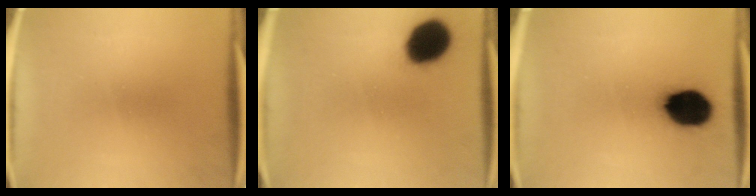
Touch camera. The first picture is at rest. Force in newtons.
{"total": 13.7}
{"total": 13.9}